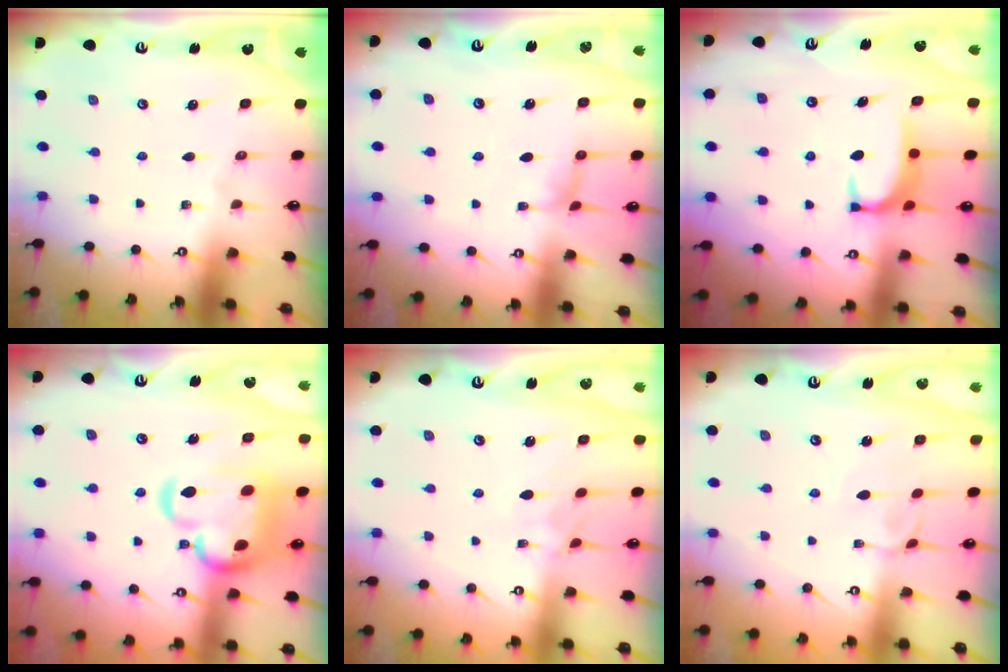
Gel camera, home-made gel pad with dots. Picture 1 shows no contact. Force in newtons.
{"total": 1.3, "press": 1.1, "slide": 0.7}
{"total": 2.0, "press": 1.9, "slide": 0.6}
{"total": 12.1, "press": 11.8, "slide": 2.4}
{"total": 1.6, "press": 1.4, "slide": 0.8}
{"total": 5.1, "press": 5.1, "slide": 0.1}